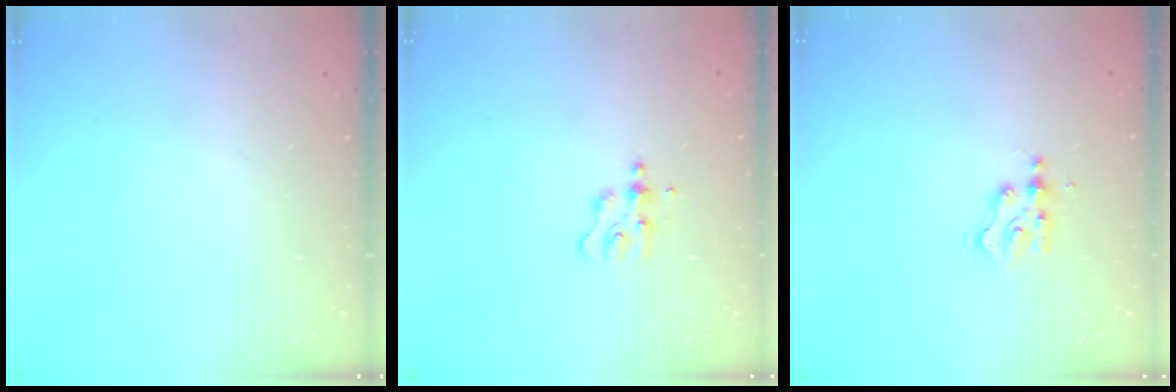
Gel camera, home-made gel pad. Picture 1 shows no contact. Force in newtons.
{"total": 5.1, "press": 5.0, "slide": 0.6}
{"total": 2.8, "press": 2.8, "slide": 0.3}